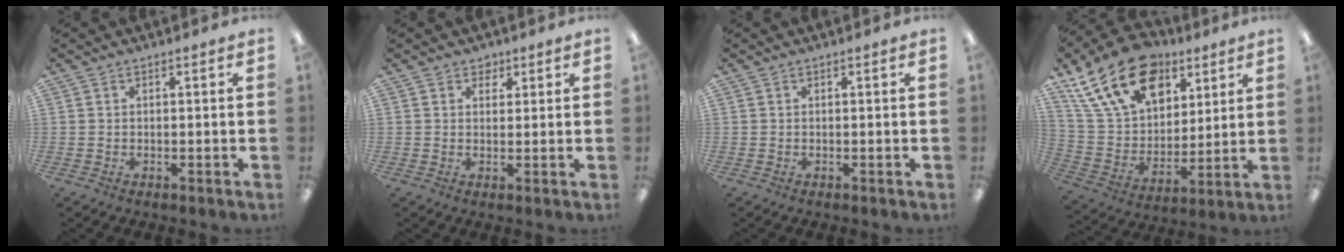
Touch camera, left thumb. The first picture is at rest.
{"total": 2.7, "force": [1.9, 1.8, 0.5], "torque": [0.002, -0.004, 0.031]}
{"total": 0.0}
{"total": 21.4, "force": [12.3, 13.3, 11.4], "torque": [-0.199, -0.051, 0.228]}